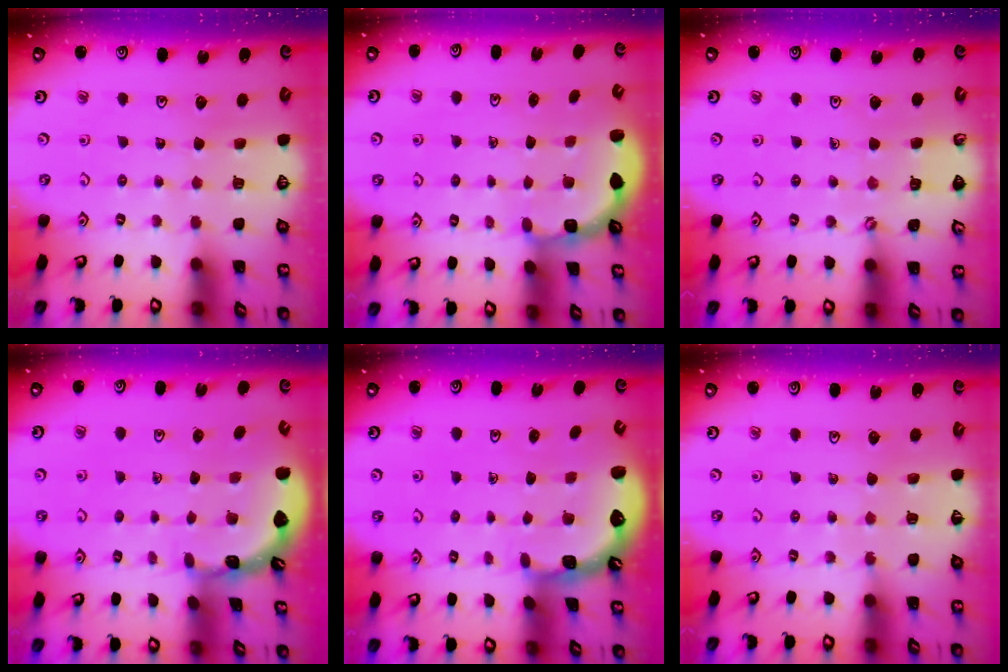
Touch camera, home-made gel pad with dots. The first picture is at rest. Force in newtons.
{"total": 2.7, "press": 2.4, "slide": 1.4}
{"total": 2.3, "press": 2.2, "slide": 0.3}
{"total": 1.8, "press": 1.8, "slide": 0.1}
{"total": 1.3, "press": 1.3, "slide": 0.1}
{"total": 3.8, "press": 3.6, "slide": 1.1}